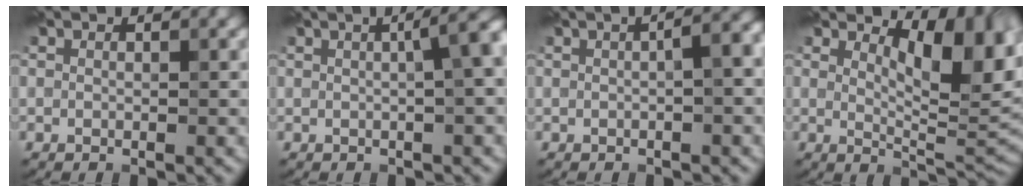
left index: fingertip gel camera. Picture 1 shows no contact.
{"total": 8.4, "force": [1.4, 4.0, 7.3], "torque": [-0.032, 0.044, -0.005]}
{"total": 4.3, "force": [0.2, 1.5, 4.0], "torque": [-0.037, 0.017, 0.001]}
{"total": 7.0, "force": [2.9, 2.9, 5.6], "torque": [-0.083, -0.015, 0.044]}